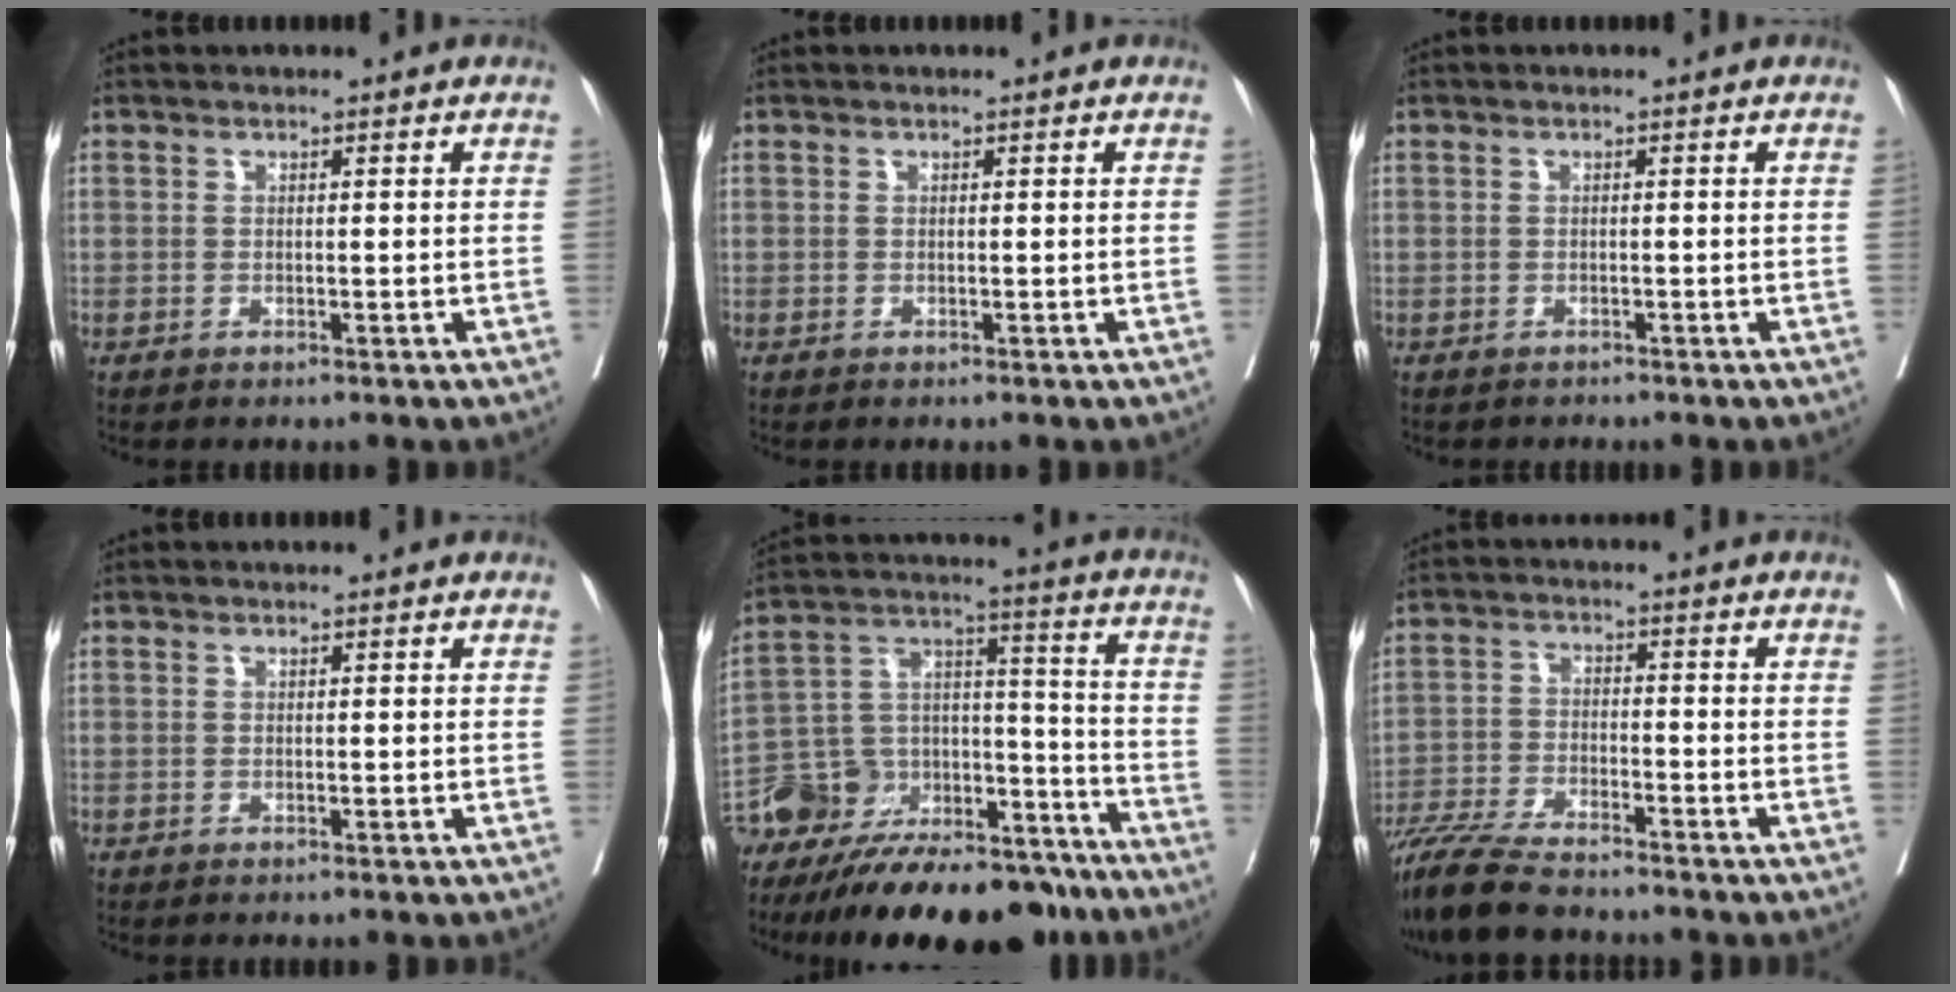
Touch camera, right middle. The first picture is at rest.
{"total": 0.0}
{"total": 1.0, "force": [-0.9, 0.5, -0.2], "torque": [-0.006, 0.001, -0.016]}
{"total": 0.0}
{"total": 25.0, "force": [-22.0, 8.0, 8.6], "torque": [-0.150, 0.023, -0.344]}
{"total": 11.7, "force": [-10.1, 1.5, 5.7], "torque": [-0.099, -0.029, -0.173]}